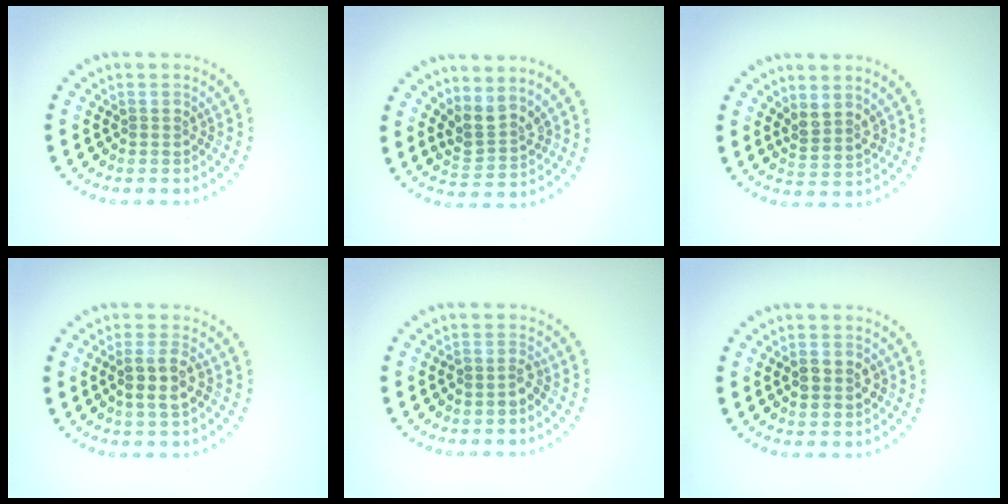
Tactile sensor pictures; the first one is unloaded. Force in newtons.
{"total": 2.8, "press": 2.1, "slide": 1.8}
{"total": 2.0, "press": 1.7, "slide": 1.1}
{"total": 2.8, "press": 2.6, "slide": 0.9}
{"total": 1.3, "press": 1.1, "slide": 0.7}
{"total": 2.9, "press": 2.9, "slide": 0.2}